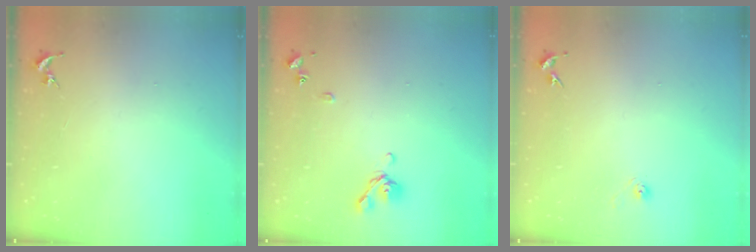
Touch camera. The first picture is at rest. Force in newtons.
{"total": 8.6, "press": 8.4, "slide": 1.4}
{"total": 3.2, "press": 2.7, "slide": 1.7}